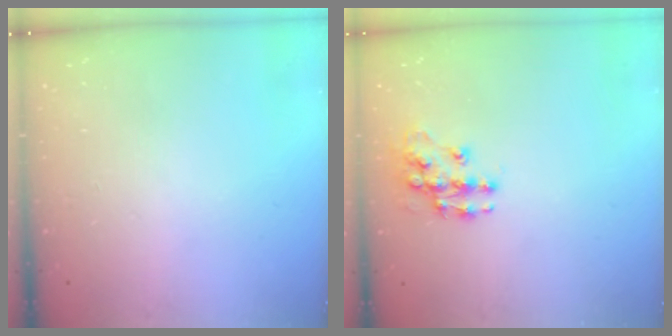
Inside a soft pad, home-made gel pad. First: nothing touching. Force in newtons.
{"total": 10.9, "press": 10.9, "slide": 0.8}